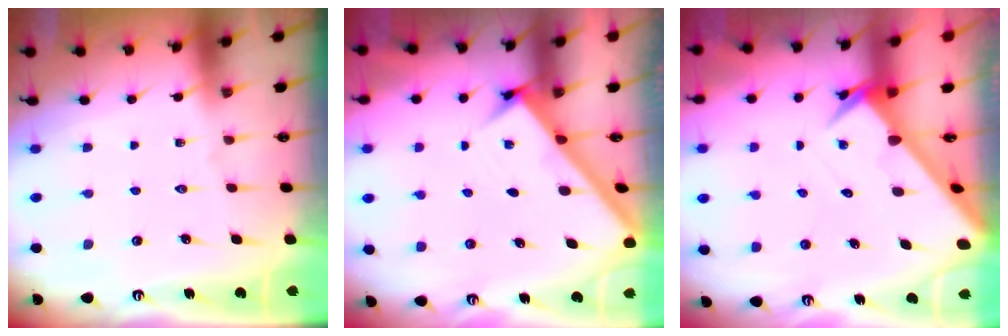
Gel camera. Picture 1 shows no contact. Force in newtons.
{"total": 2.7, "press": 2.7, "slide": 0.3}
{"total": 2.9, "press": 2.9, "slide": 0.2}